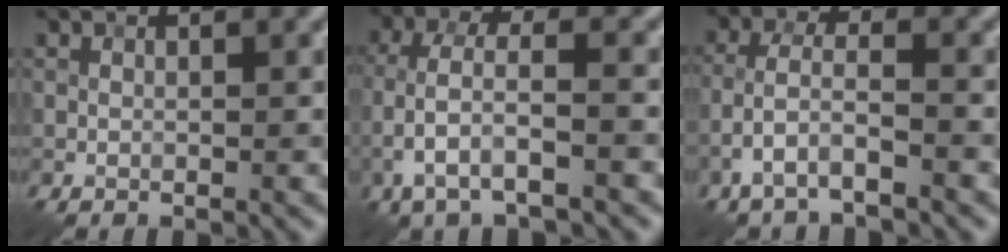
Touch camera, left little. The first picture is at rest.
{"total": 4.0, "force": [-1.5, 1.3, 3.4], "torque": [-0.077, 0.007, -0.031]}
{"total": 3.5, "force": [-2.3, 1.0, 2.4], "torque": [-0.055, 0.010, -0.053]}